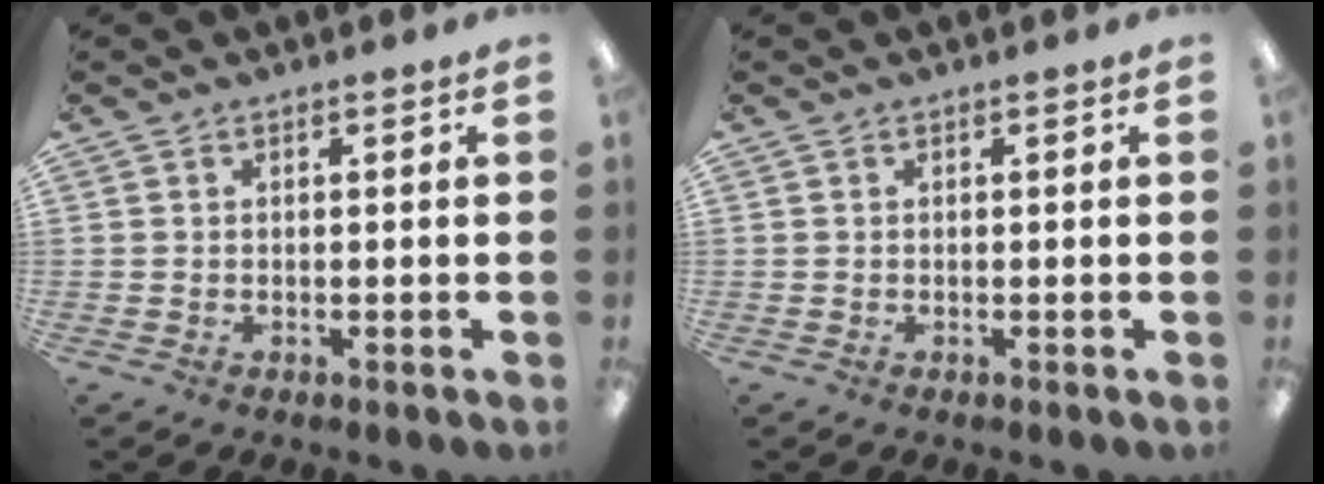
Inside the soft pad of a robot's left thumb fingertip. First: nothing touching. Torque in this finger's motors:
{"motor_torque": [0.00, 0.00, -0.08, -0.02, 0.00]}